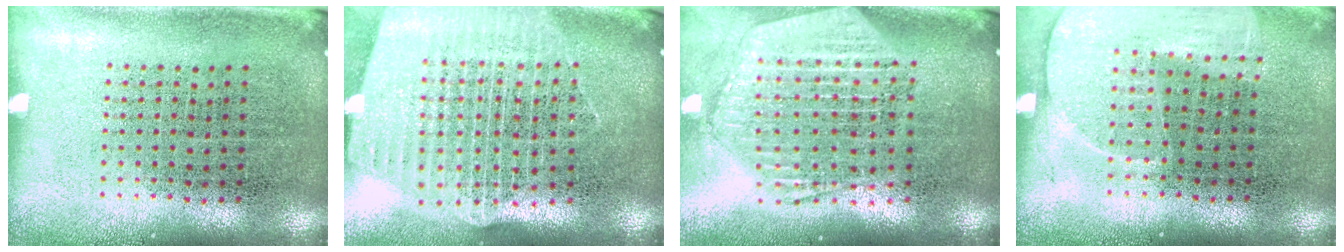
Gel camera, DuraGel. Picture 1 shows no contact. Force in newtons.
{"total": 2.6, "press": 2.2, "slide": 1.3}
{"total": 2.6, "press": 2.1, "slide": 1.4}
{"total": 1.3, "press": 1.3, "slide": 0.3}